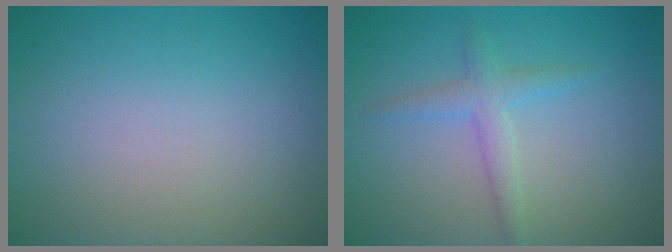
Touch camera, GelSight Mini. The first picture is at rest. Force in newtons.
{"total": 2.2, "press": 2.2, "slide": 0.1}